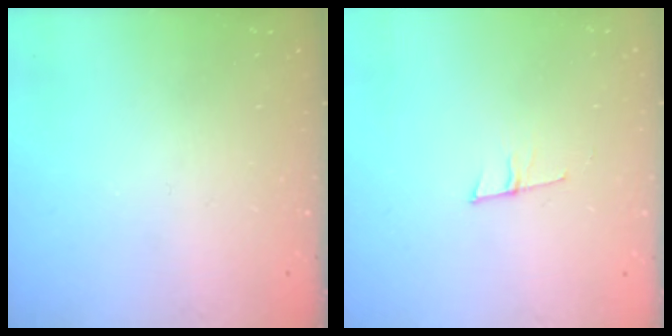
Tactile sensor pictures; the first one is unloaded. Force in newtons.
{"total": 6.3, "press": 5.6, "slide": 2.9}